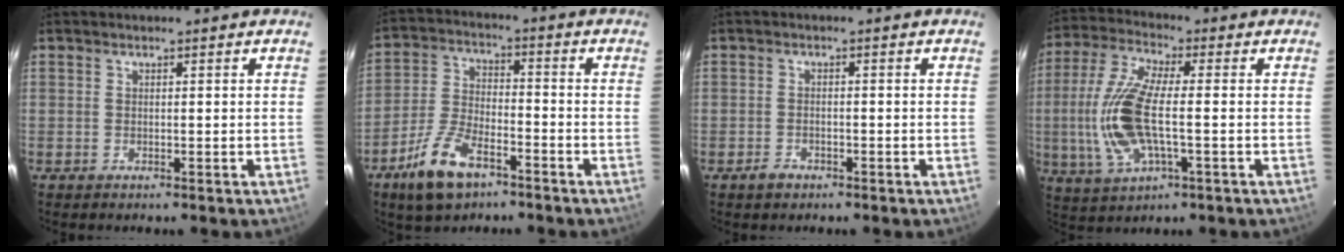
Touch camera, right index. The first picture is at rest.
{"total": 11.2, "force": [-7.0, 4.9, 7.1], "torque": [-0.162, -0.003, -0.132]}
{"total": 2.2, "force": [-1.5, 1.5, 0.8], "torque": [-0.018, 0.002, -0.024]}
{"total": 14.5, "force": [-1.8, 5.4, 13.4], "torque": [-0.295, 0.000, -0.035]}